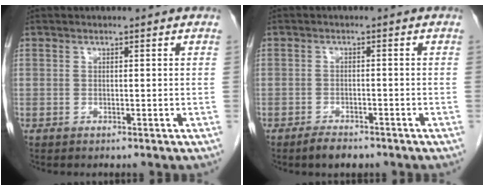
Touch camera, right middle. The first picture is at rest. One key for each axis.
{"total": 3.0, "fx": -2.4, "fy": 1.1, "fz": 1.3, "tx": -0.031, "ty": -0.003, "tz": -0.034}